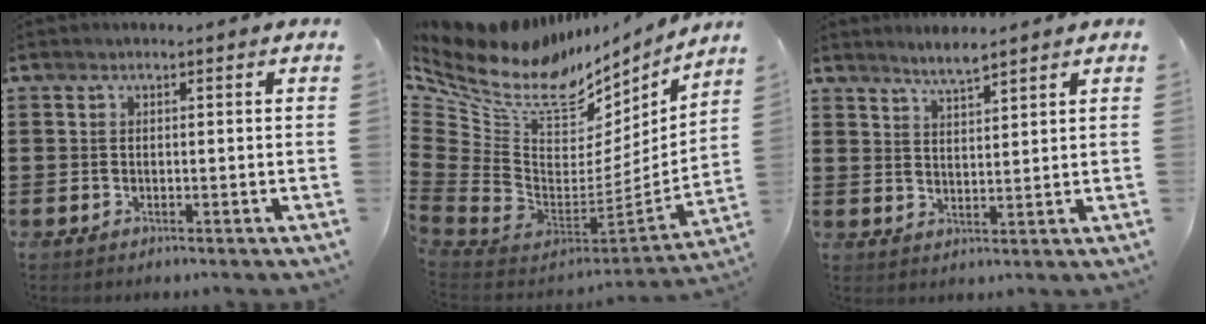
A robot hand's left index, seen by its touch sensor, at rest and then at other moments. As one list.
[{"total": 10.2, "force": [7.6, 5.4, 4.0], "torque": [-0.132, -0.082, 0.130]}, {"total": 3.1, "force": [3.0, -0.1, 0.9], "torque": [-0.025, -0.006, 0.054]}]